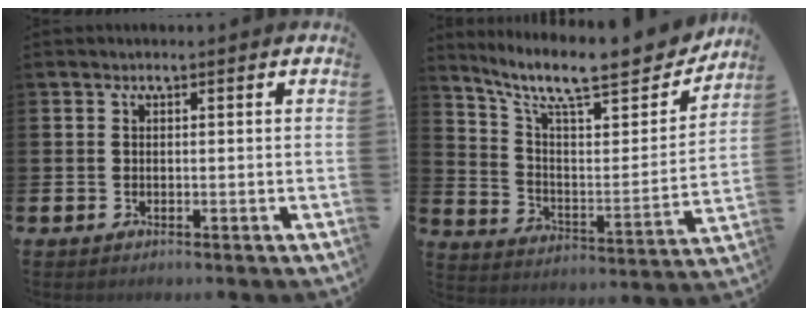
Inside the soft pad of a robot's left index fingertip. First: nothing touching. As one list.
[{"total": 11.5, "force": [9.5, 3.1, 5.6], "torque": [-0.126, -0.069, 0.157]}]